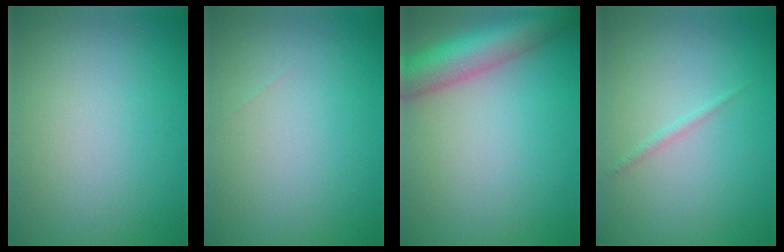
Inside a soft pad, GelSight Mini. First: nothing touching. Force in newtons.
{"total": 0.0}
{"total": 7.9, "press": 7.9, "slide": 0.4}
{"total": 0.7, "press": 0.7, "slide": 0.1}